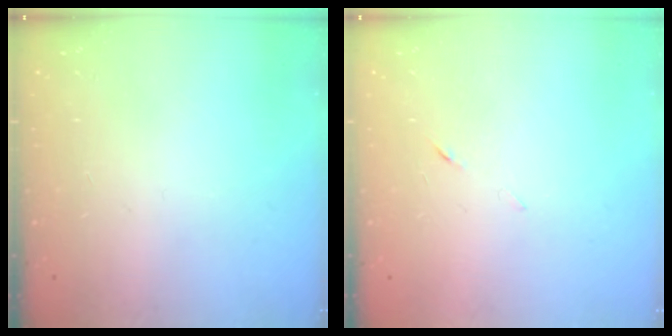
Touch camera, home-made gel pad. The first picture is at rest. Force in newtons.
{"total": 4.5, "press": 4.5, "slide": 0.6}